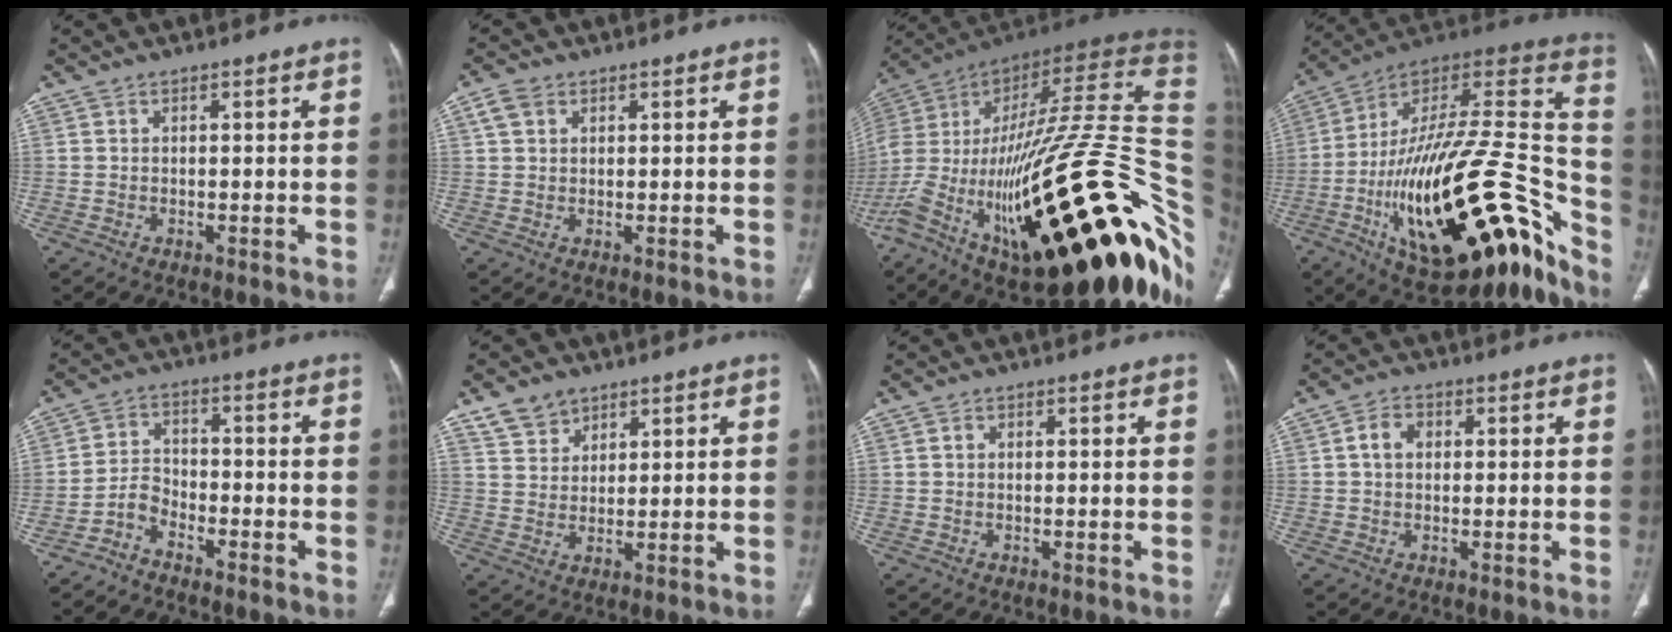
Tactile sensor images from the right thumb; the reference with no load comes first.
{"total": 3.2, "force": [1.5, 2.4, 1.6], "torque": [-0.029, 0.005, 0.032]}
{"total": 52.8, "force": [-13.2, 17.2, 48.1], "torque": [-0.700, 0.064, -0.216]}
{"total": 40.1, "force": [-18.6, 15.1, 32.2], "torque": [-0.441, 0.082, -0.291]}
{"total": 4.2, "force": [-3.4, 2.1, 1.4], "torque": [-0.023, 0.031, -0.072]}
{"total": 5.6, "force": [3.9, 3.6, 1.5], "torque": [-0.007, -0.019, 0.079]}
{"total": 0.7, "force": [0.1, 0.5, 0.4], "torque": [-0.001, 0.001, 0.002]}
{"total": 4.0, "force": [0.7, 2.9, 2.6], "torque": [-0.038, 0.009, 0.010]}